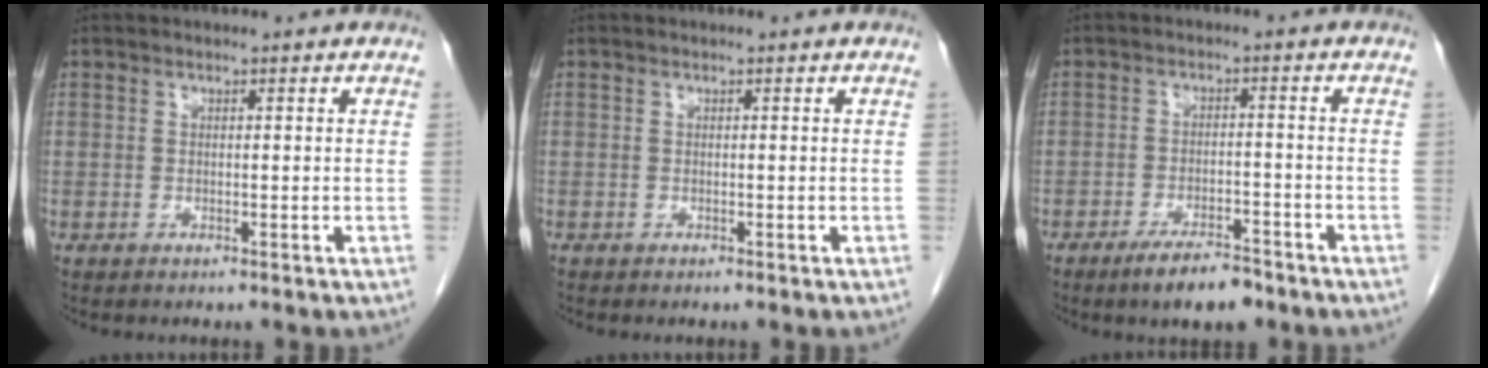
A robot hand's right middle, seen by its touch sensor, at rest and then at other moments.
{"total": 0.0}
{"total": 6.2, "force": [-4.7, 1.6, 3.8], "torque": [-0.066, -0.004, -0.073]}